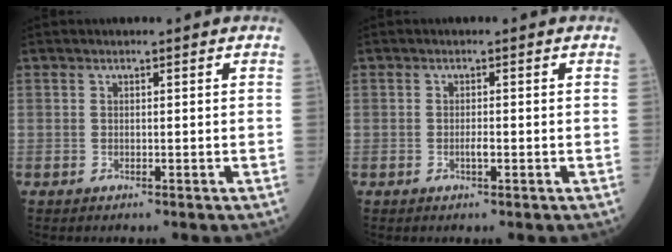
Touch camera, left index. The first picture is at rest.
{"total": 1.0, "force": [-0.3, 0.1, 1.0], "torque": [-0.022, 0.000, -0.004]}